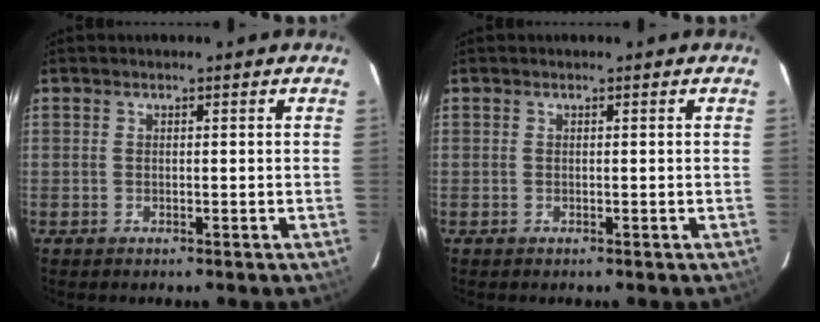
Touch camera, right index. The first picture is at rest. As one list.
[{"total": 0.0}]